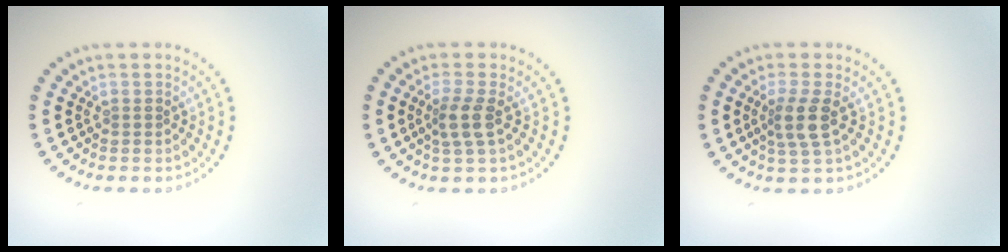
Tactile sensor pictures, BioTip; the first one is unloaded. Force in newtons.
{"total": 2.4, "press": 1.9, "slide": 1.5}
{"total": 2.7, "press": 2.2, "slide": 1.5}